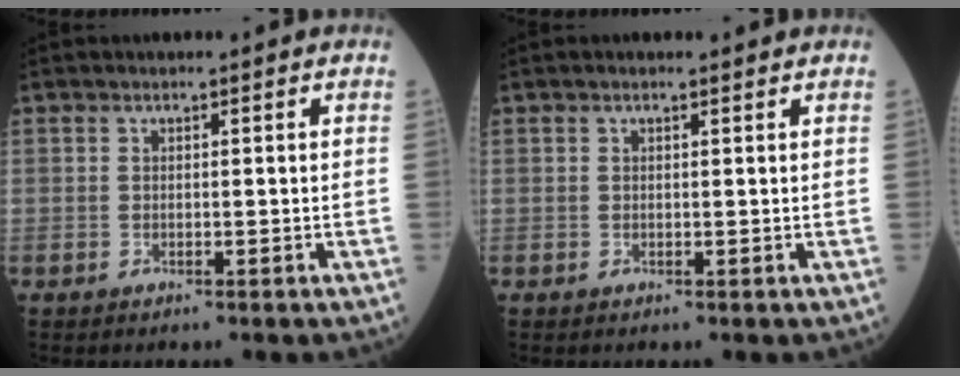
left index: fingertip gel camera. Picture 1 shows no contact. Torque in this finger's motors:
{"motor_torque": [0.15, -0.19, -0.02, 0.00]}